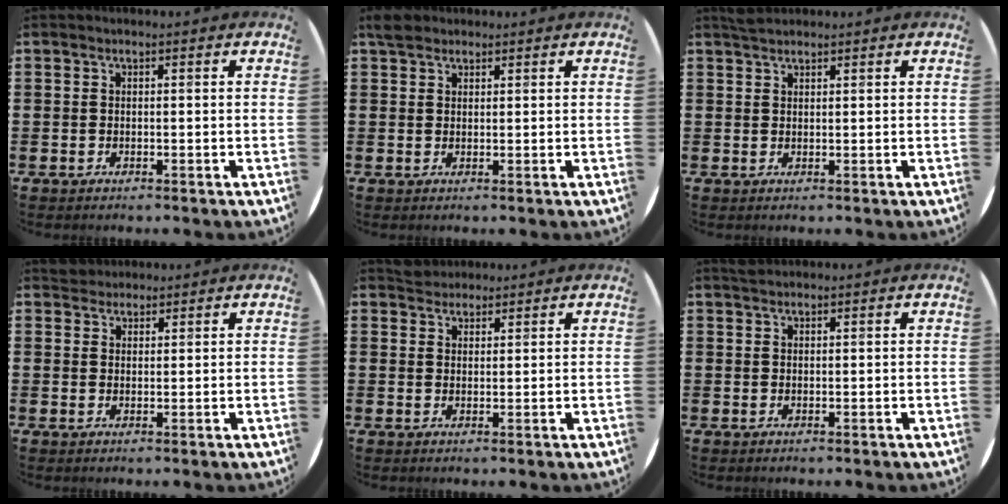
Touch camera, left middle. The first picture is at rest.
{"total": 2.1, "force": [1.8, 1.0, 0.5], "torque": [-0.006, 0.004, 0.033]}
{"total": 1.5, "force": [1.5, 0.4, 0.3], "torque": [-0.009, 0.004, 0.028]}
{"total": 2.0, "force": [1.9, 0.7, -0.2], "torque": [0.008, 0.001, 0.037]}
{"total": 2.4, "force": [2.3, 0.7, -0.1], "torque": [0.005, 0.001, 0.044]}
{"total": 1.0, "force": [0.9, 0.2, 0.0], "torque": [-0.002, 0.002, 0.018]}